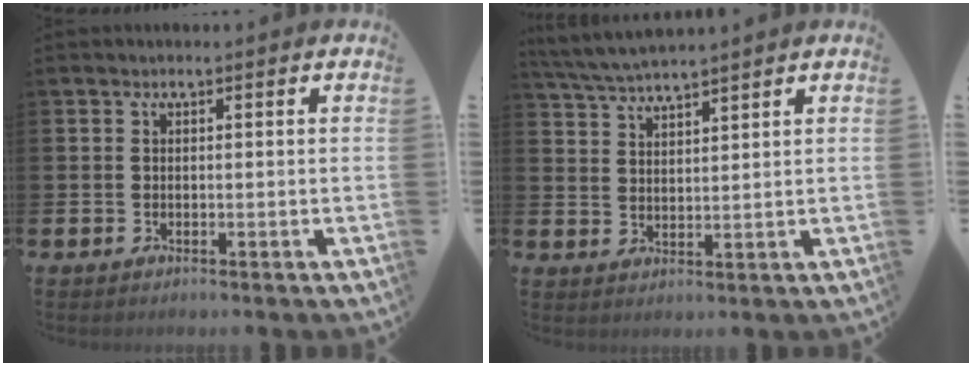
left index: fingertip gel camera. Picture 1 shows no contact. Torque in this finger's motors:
{"motor_torque": [-0.22, -0.64, 0.43, 0.09]}